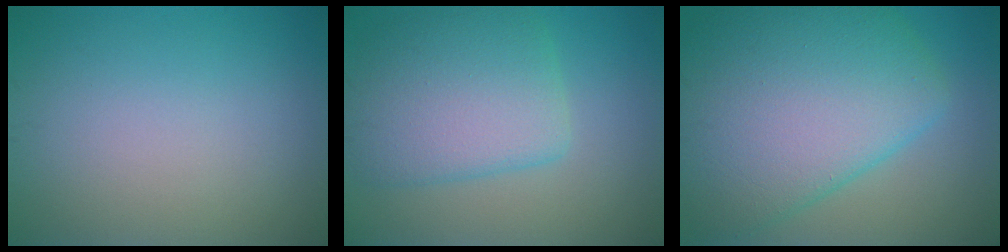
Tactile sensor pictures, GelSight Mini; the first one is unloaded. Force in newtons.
{"total": 7.0, "press": 7.0, "slide": 0.2}
{"total": 11.3, "press": 11.3, "slide": 0.3}